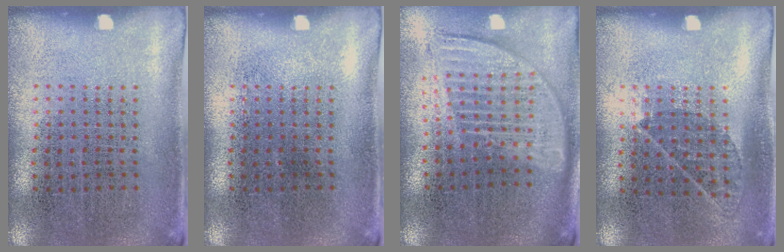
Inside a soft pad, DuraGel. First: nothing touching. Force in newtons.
{"total": 0.0}
{"total": 1.8, "press": 1.5, "slide": 1.0}
{"total": 0.8, "press": 0.6, "slide": 0.4}